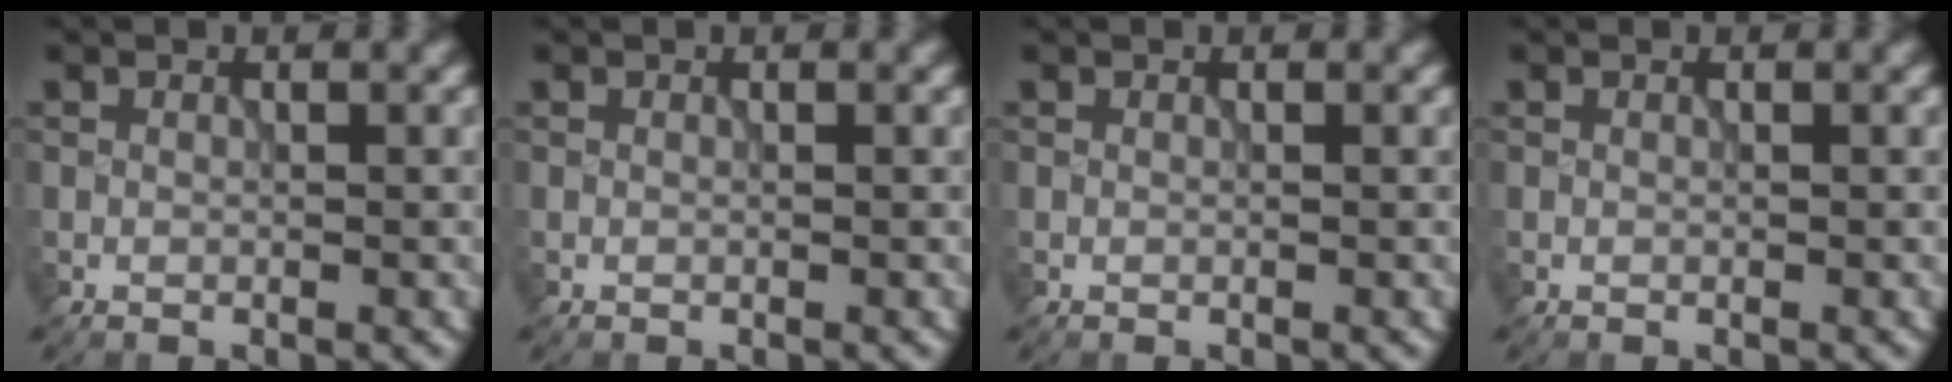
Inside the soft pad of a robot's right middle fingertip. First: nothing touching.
{"total": 0.0}
{"total": 0.0}
{"total": 0.0}